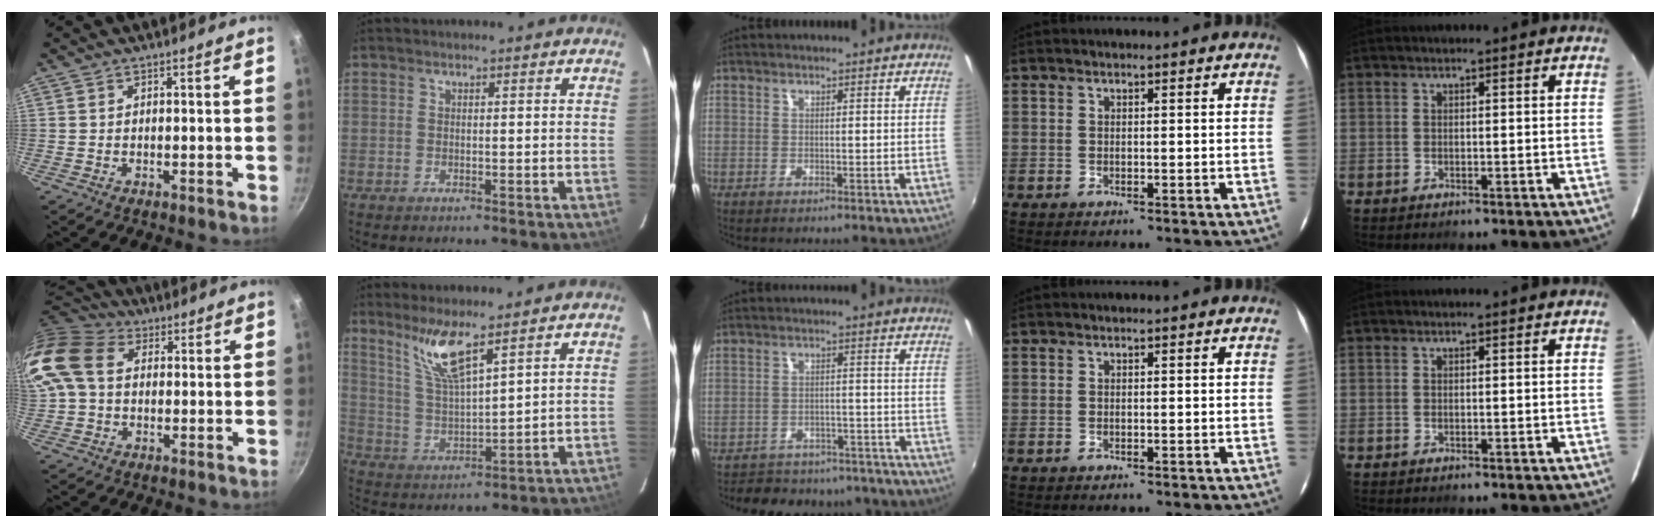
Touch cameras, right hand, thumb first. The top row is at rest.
{"thumb": {"total": 13.8, "force": [2.3, 10.1, 9.1], "torque": [-0.177, 0.023, 0.027]}, "index": {"total": 8.8, "force": [6.3, 0.8, 6.1], "torque": [-0.116, -0.003, 0.135]}, "middle": {"total": 17.7, "force": [-15.4, 7.0, 5.2], "torque": [-0.115, 0.024, -0.184]}}